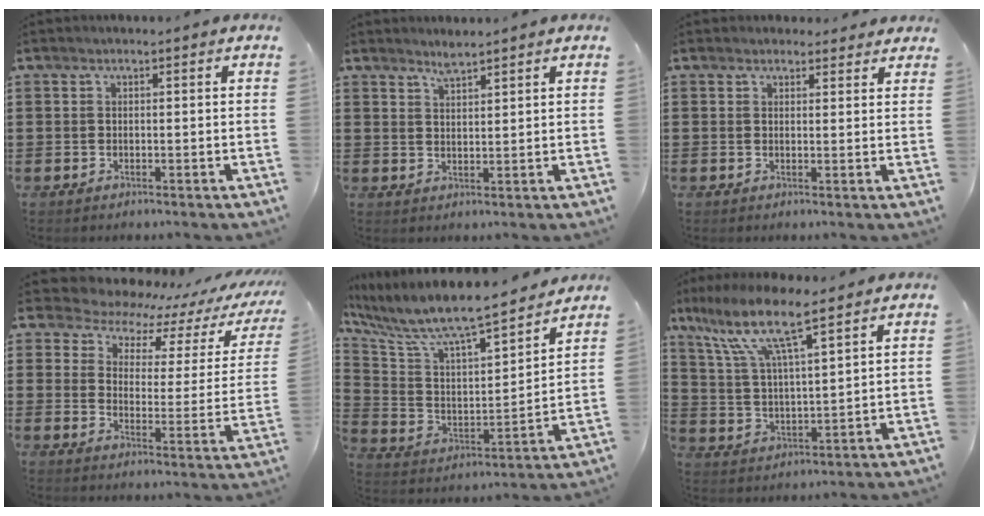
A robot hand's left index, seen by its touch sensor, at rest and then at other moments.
{"total": 2.4, "force": [2.3, 0.0, 0.7], "torque": [-0.017, 0.000, 0.043]}
{"total": 2.1, "force": [1.9, 0.9, 0.1], "torque": [0.001, -0.001, 0.035]}
{"total": 5.4, "force": [5.1, 1.6, 0.7], "torque": [-0.040, -0.045, 0.083]}
{"total": 8.3, "force": [7.2, 1.0, 3.9], "torque": [-0.111, -0.063, 0.115]}
{"total": 9.7, "force": [7.1, 1.3, 6.4], "torque": [-0.148, -0.029, 0.122]}